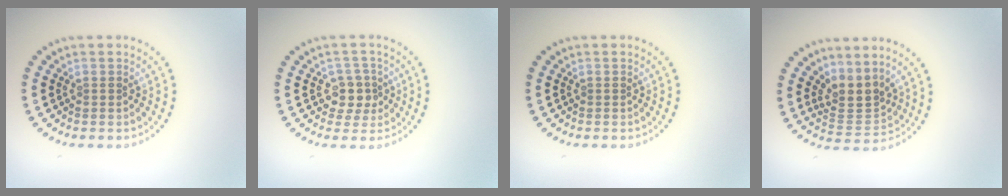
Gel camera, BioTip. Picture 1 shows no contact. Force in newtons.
{"total": 2.4, "press": 2.2, "slide": 1.1}
{"total": 0.0}
{"total": 3.0, "press": 2.1, "slide": 2.1}